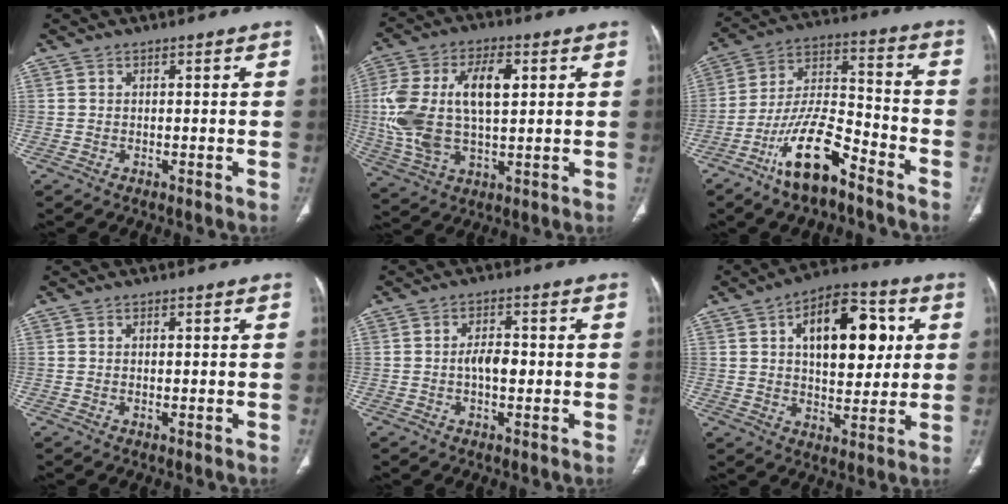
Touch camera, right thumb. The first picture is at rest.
{"total": 17.7, "force": [2.5, 9.2, 14.9], "torque": [-0.314, 0.015, 0.050]}
{"total": 14.9, "force": [-9.5, 5.2, 10.3], "torque": [-0.190, 0.071, -0.177]}
{"total": 1.1, "force": [0.1, 0.5, 1.0], "torque": [-0.020, -0.004, 0.002]}
{"total": 4.9, "force": [-0.2, 2.4, 4.2], "torque": [-0.069, 0.002, -0.005]}
{"total": 17.6, "force": [4.5, 9.7, 14.1], "torque": [-0.161, 0.007, 0.065]}